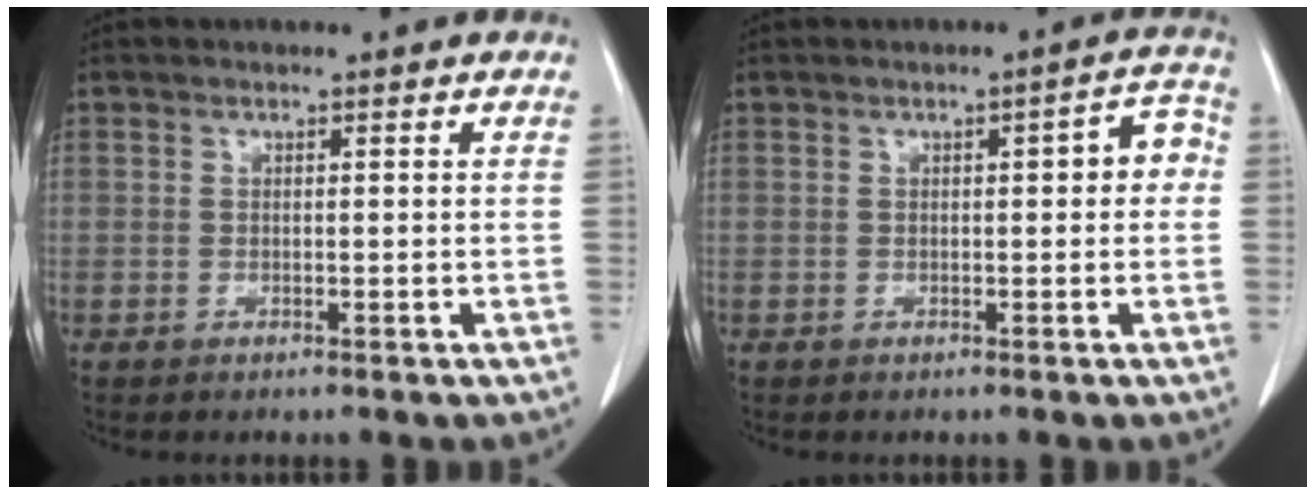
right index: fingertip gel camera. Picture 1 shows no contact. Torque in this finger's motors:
{"motor_torque": [0.33, 0.07, 0.06, 0.01]}